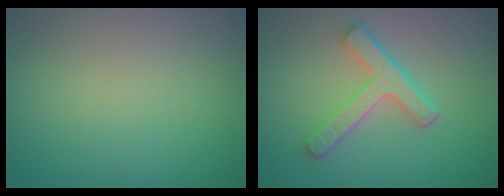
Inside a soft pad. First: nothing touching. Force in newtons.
{"total": 4.7, "press": 3.6, "slide": 3.1}